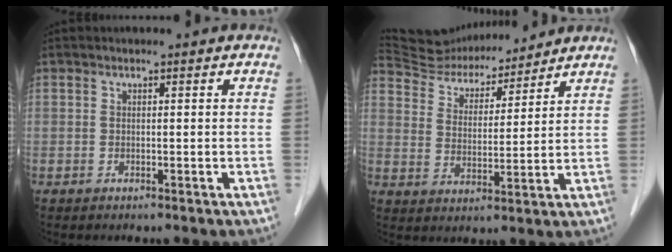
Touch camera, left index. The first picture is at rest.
{"total": 14.7, "force": [14.0, 3.6, 2.8], "torque": [-0.053, 0.019, 0.238]}